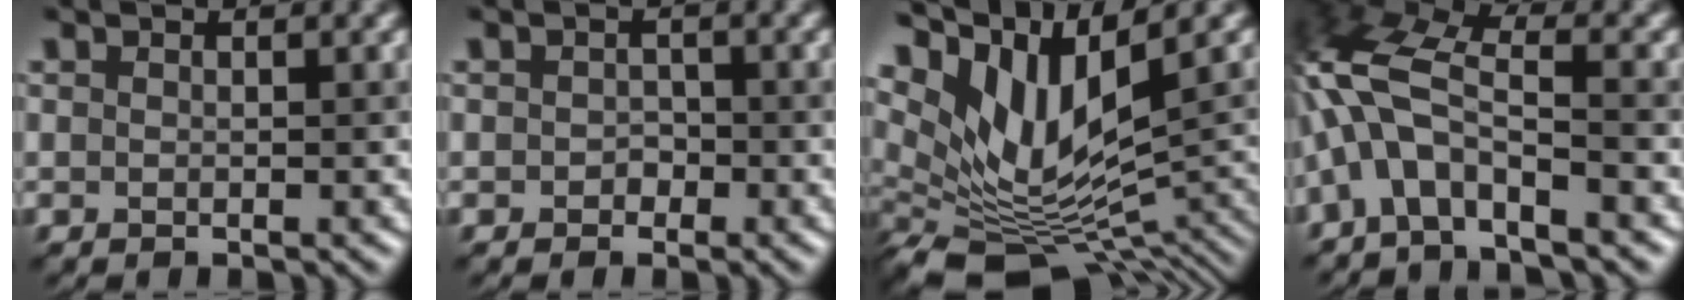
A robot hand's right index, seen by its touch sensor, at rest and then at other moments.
{"total": 0.7, "force": [-0.3, 0.6, -0.2], "torque": [-0.005, -0.005, -0.003]}
{"total": 9.4, "force": [3.0, 4.5, 7.6], "torque": [-0.145, -0.005, 0.075]}
{"total": 6.5, "force": [-2.6, 2.6, 5.3], "torque": [-0.118, 0.019, -0.059]}